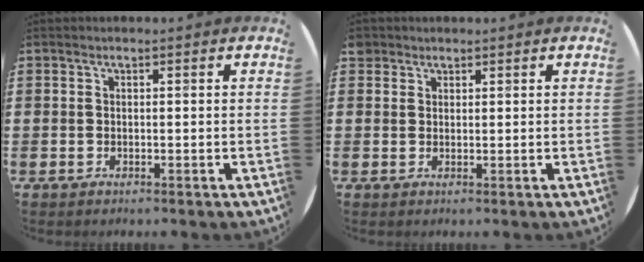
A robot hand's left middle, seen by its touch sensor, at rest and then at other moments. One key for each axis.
{"total": 1.5, "fx": 1.3, "fy": 0.7, "fz": 0.0, "tx": 0.007, "ty": 0.000, "tz": 0.023}